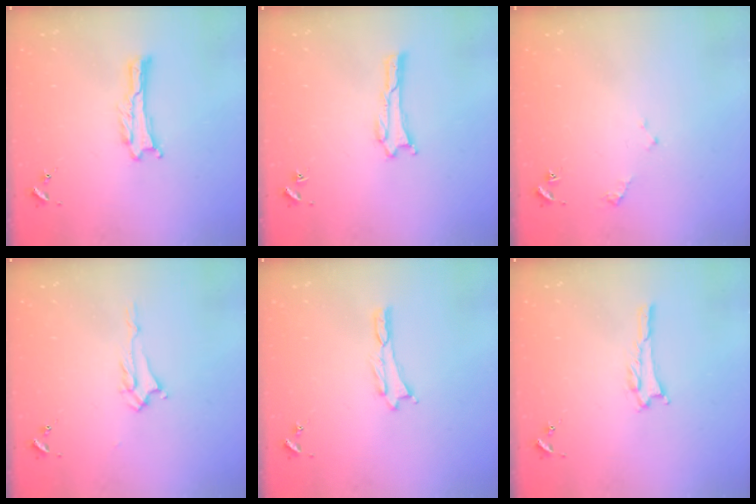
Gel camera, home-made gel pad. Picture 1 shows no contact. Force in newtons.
{"total": 0.5, "press": 0.5, "slide": 0.1}
{"total": 2.3, "press": 2.2, "slide": 0.3}
{"total": 1.3, "press": 1.3, "slide": 0.2}
{"total": 0.0}
{"total": 1.1, "press": 1.0, "slide": 0.1}